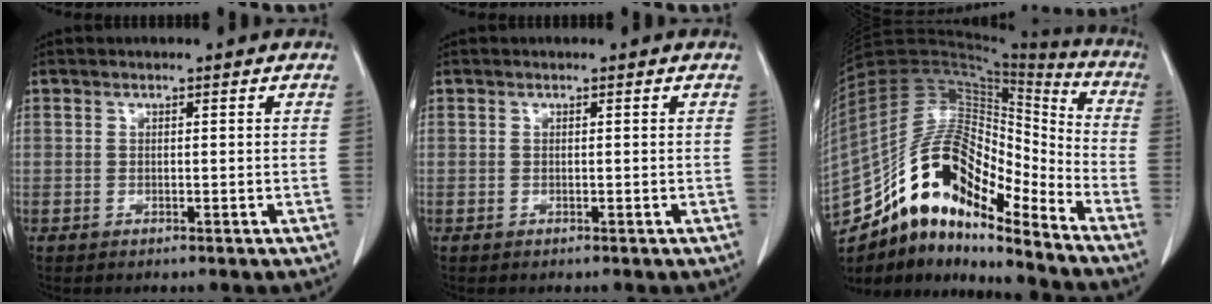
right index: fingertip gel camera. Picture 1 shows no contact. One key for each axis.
{"total": 0.0}
{"total": 19.3, "fx": -13.8, "fy": 6.0, "fz": 12.0, "tx": -0.206, "ty": 0.054, "tz": -0.238}